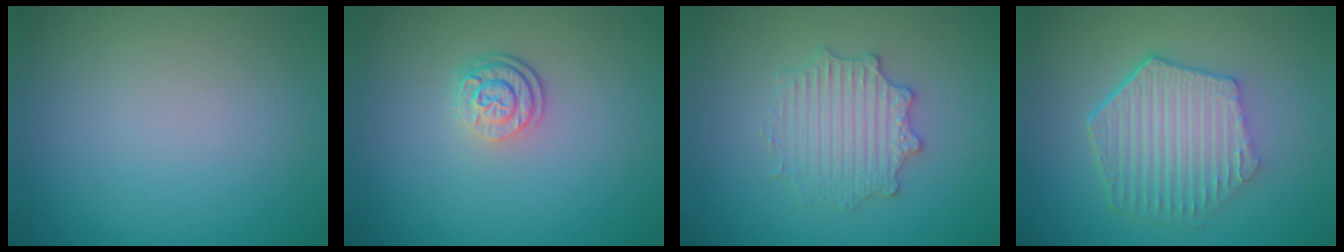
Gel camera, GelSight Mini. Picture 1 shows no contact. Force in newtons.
{"total": 2.6, "press": 2.0, "slide": 1.6}
{"total": 3.0, "press": 2.9, "slide": 0.4}
{"total": 6.1, "press": 4.7, "slide": 4.0}